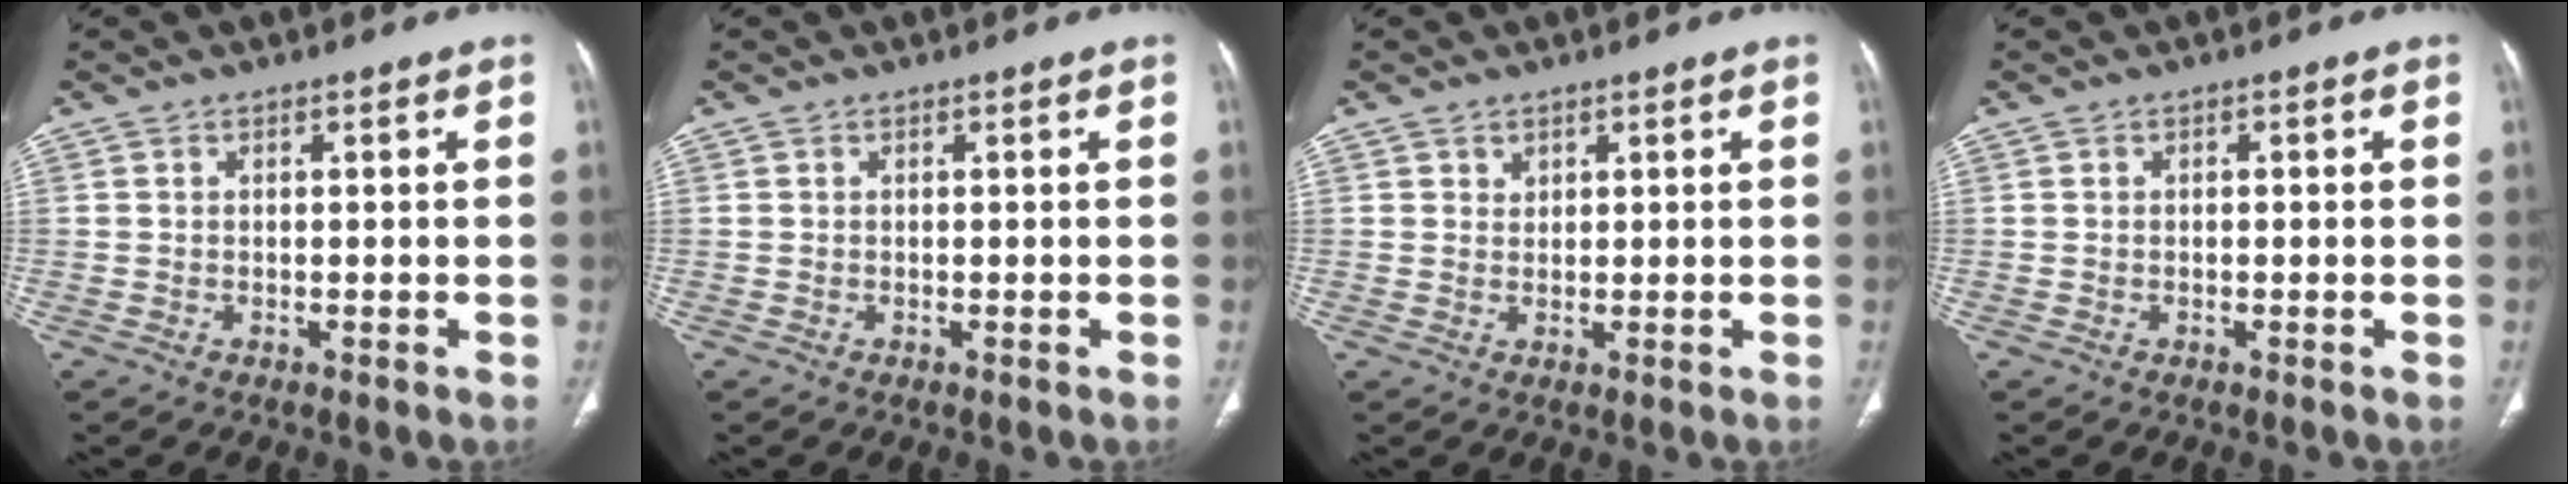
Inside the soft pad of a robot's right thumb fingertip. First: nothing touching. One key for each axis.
{"total": 0.0}
{"total": 1.4, "fx": 0.9, "fy": 1.0, "fz": 0.1, "tx": 0.012, "ty": -0.005, "tz": 0.012}
{"total": 0.0}